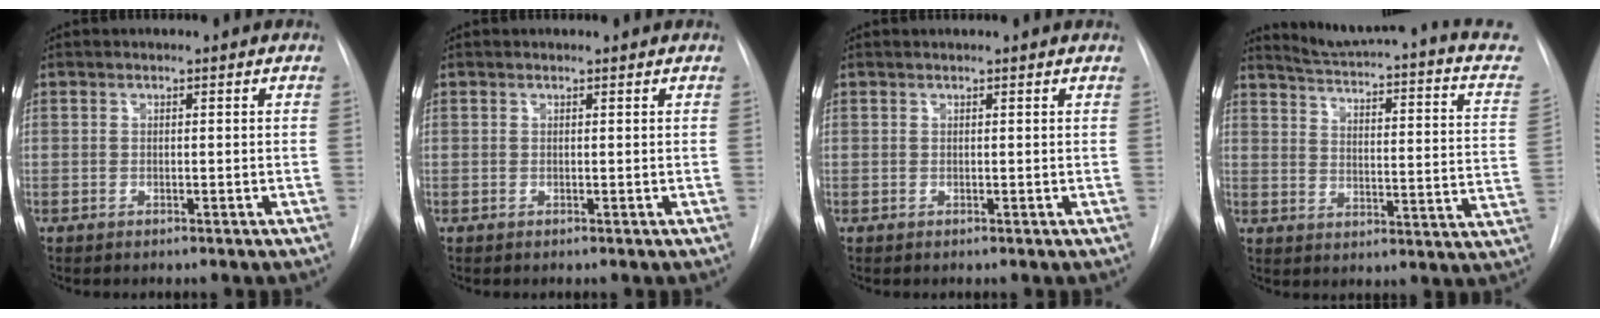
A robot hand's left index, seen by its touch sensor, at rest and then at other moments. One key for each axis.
{"total": 1.0, "fx": 1.0, "fy": 0.1, "fz": 0.0, "tx": -0.009, "ty": 0.008, "tz": 0.015}
{"total": 2.7, "fx": 2.6, "fy": 0.0, "fz": 0.6, "tx": -0.012, "ty": 0.020, "tz": 0.029}
{"total": 18.0, "fx": 14.5, "fy": 1.7, "fz": 10.6, "tx": -0.153, "ty": -0.054, "tz": 0.160}